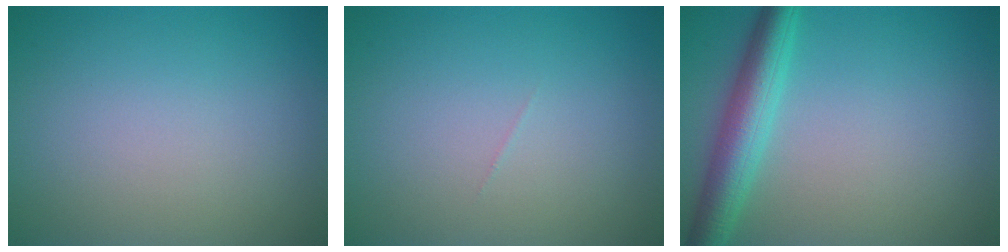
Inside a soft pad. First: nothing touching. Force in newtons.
{"total": 0.0}
{"total": 4.6, "press": 4.6, "slide": 0.1}